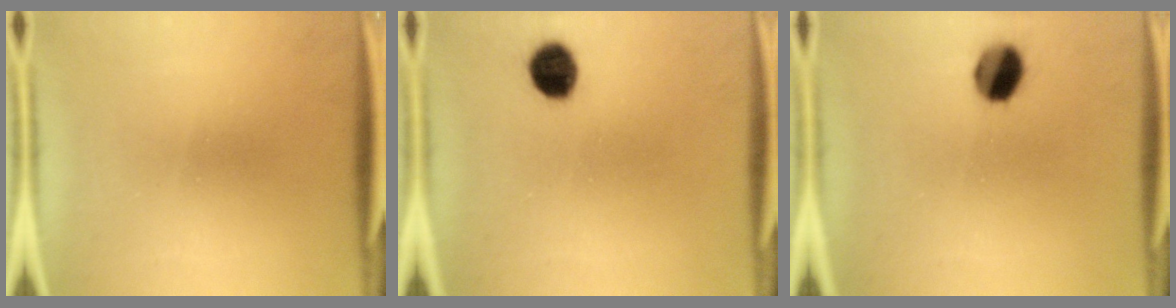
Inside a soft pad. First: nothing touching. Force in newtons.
{"total": 6.4}
{"total": 7.5}